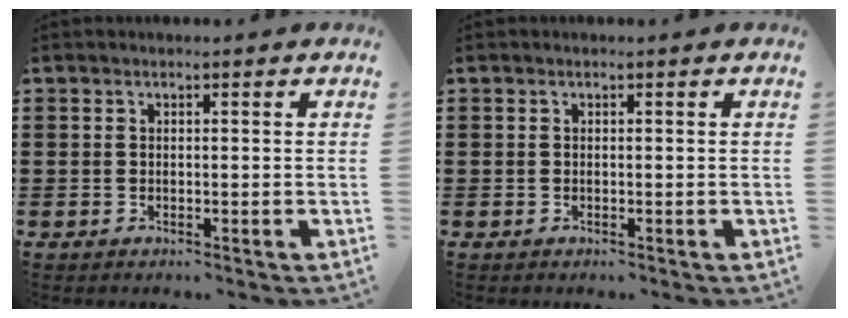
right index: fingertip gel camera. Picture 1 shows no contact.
{"total": 0.0}